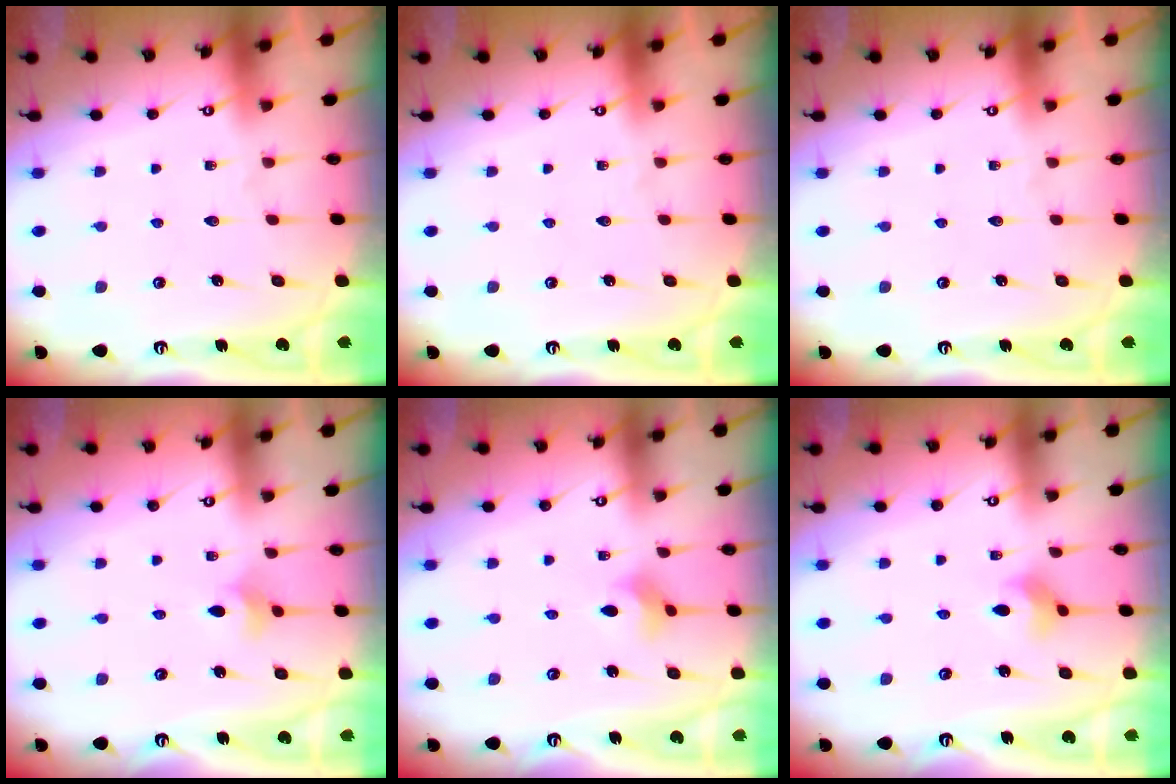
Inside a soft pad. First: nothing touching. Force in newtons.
{"total": 0.0}
{"total": 0.0}
{"total": 3.8, "press": 3.7, "slide": 1.0}
{"total": 2.7, "press": 2.6, "slide": 0.5}
{"total": 3.0, "press": 3.0, "slide": 0.5}